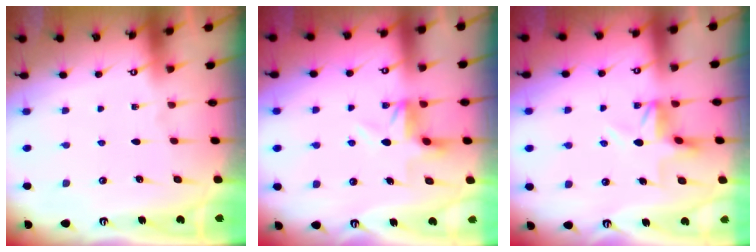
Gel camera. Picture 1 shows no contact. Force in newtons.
{"total": 5.3, "press": 5.3, "slide": 0.3}
{"total": 3.9, "press": 3.9, "slide": 0.4}